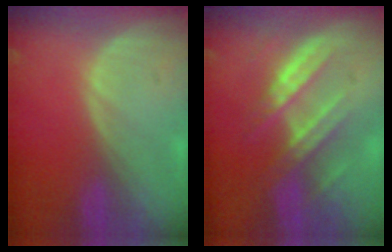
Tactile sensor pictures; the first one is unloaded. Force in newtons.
{"total": 7.5, "press": 7.2, "slide": 2.0}